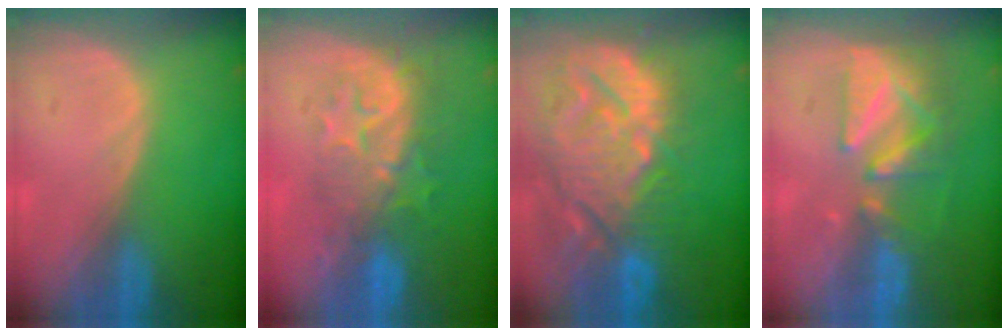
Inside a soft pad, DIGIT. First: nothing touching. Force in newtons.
{"total": 8.3, "press": 8.2, "slide": 1.8}
{"total": 14.6, "press": 12.4, "slide": 7.6}
{"total": 8.7, "press": 7.7, "slide": 3.9}